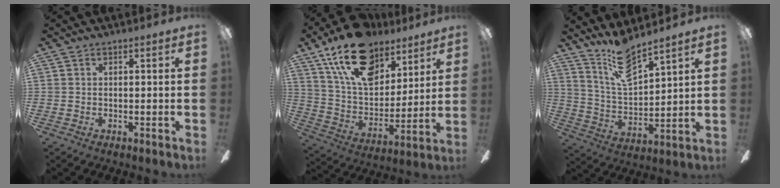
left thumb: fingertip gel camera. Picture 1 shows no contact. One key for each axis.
{"total": 21.3, "fx": 13.7, "fy": 11.9, "fz": 11.2, "tx": -0.194, "ty": -0.069, "tz": 0.247}
{"total": 12.7, "fx": 10.1, "fy": 3.8, "fz": 6.7, "tx": -0.136, "ty": -0.052, "tz": 0.184}